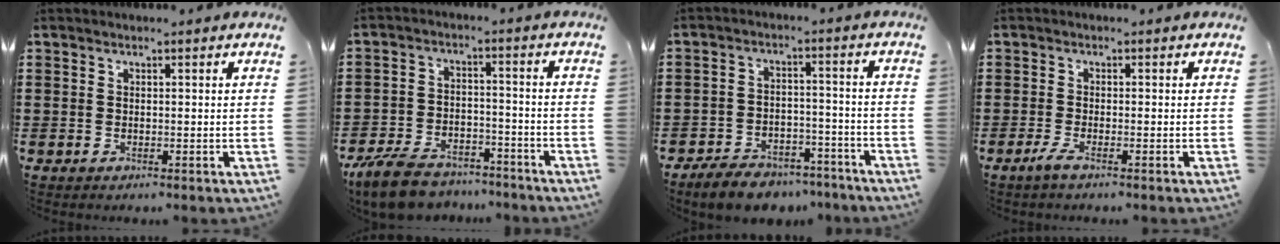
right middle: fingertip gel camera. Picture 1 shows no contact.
{"total": 7.7, "force": [-7.0, 2.2, 2.4], "torque": [-0.057, 0.015, -0.136]}
{"total": 6.5, "force": [-6.1, 1.7, 1.3], "torque": [-0.022, 0.018, -0.117]}
{"total": 1.7, "force": [-1.0, 0.2, 1.4], "torque": [-0.040, -0.010, -0.023]}